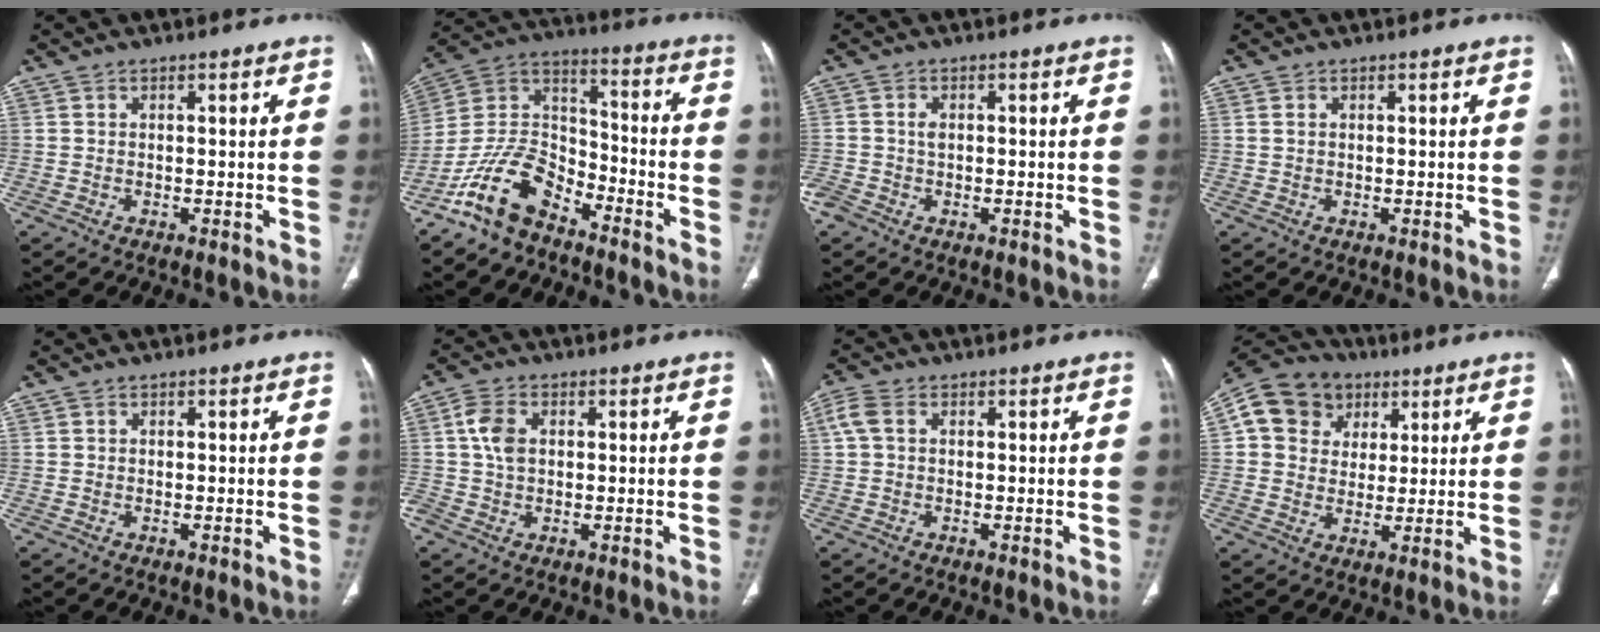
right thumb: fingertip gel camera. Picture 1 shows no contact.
{"total": 13.4, "force": [-9.5, 6.8, 6.6], "torque": [-0.115, 0.078, -0.192]}
{"total": 2.8, "force": [-0.6, 2.0, 1.8], "torque": [-0.035, 0.011, -0.014]}
{"total": 0.7, "force": [0.3, 0.4, 0.5], "torque": [-0.009, 0.002, 0.007]}
{"total": 0.0}
{"total": 4.9, "force": [0.8, 3.4, 3.5], "torque": [-0.072, 0.007, 0.014]}
{"total": 3.5, "force": [0.9, 2.3, 2.4], "torque": [-0.069, 0.015, 0.018]}
{"total": 13.2, "force": [4.6, 11.3, 5.1], "torque": [-0.074, 0.009, 0.072]}